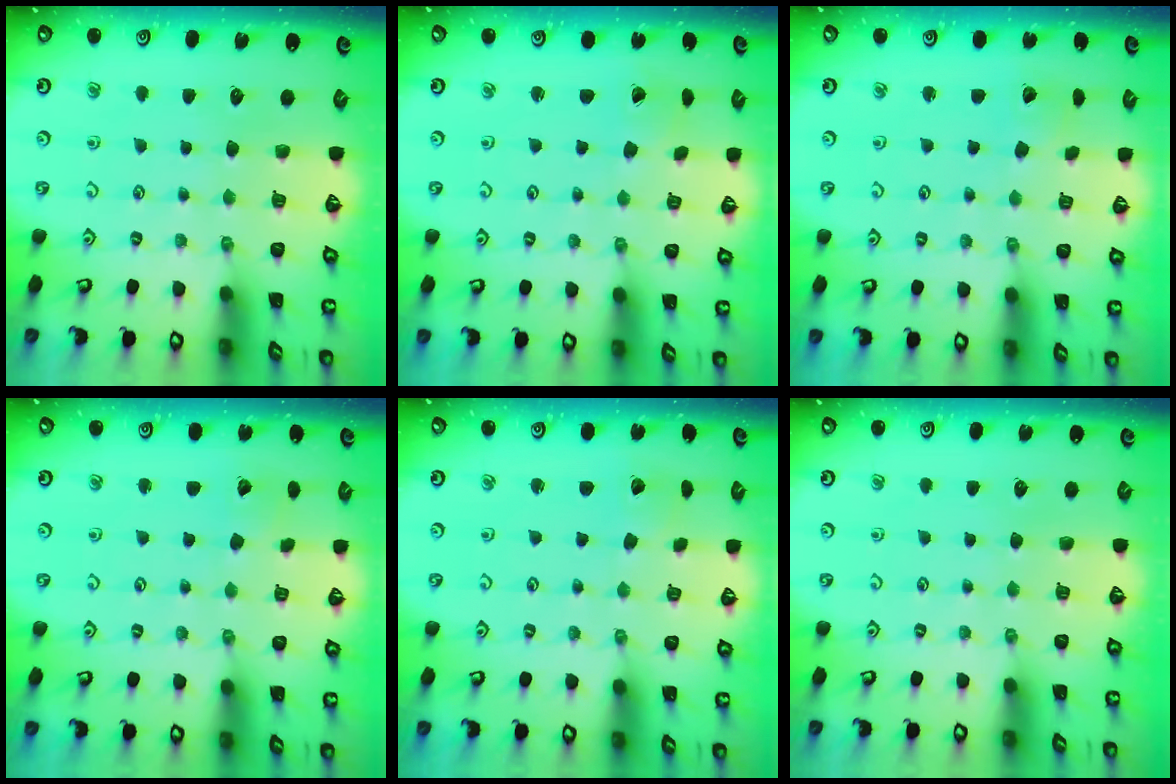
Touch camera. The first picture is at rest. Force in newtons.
{"total": 1.5, "press": 1.5, "slide": 0.3}
{"total": 3.2, "press": 3.2, "slide": 0.4}
{"total": 3.6, "press": 3.5, "slide": 0.3}
{"total": 2.4, "press": 2.4, "slide": 0.2}
{"total": 0.0}